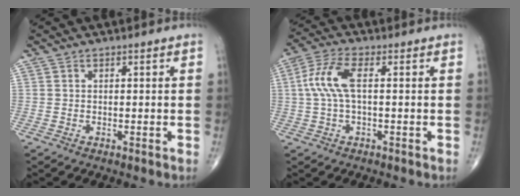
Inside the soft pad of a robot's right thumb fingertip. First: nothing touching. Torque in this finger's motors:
{"motor_torque": [1.17, 1.38, 0.95, -0.01, 0.09]}